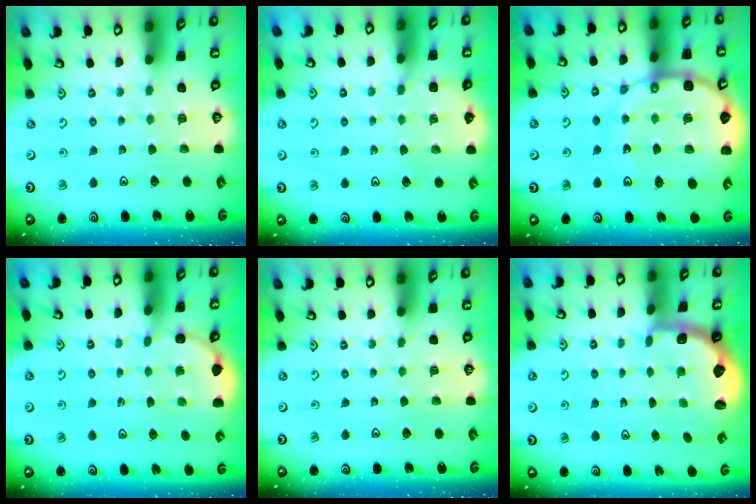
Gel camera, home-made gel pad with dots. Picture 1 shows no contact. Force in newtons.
{"total": 6.2, "press": 6.2, "slide": 0.7}
{"total": 18.0, "press": 17.8, "slide": 2.8}
{"total": 3.9, "press": 3.8, "slide": 0.9}
{"total": 0.0}
{"total": 2.6, "press": 2.0, "slide": 1.7}